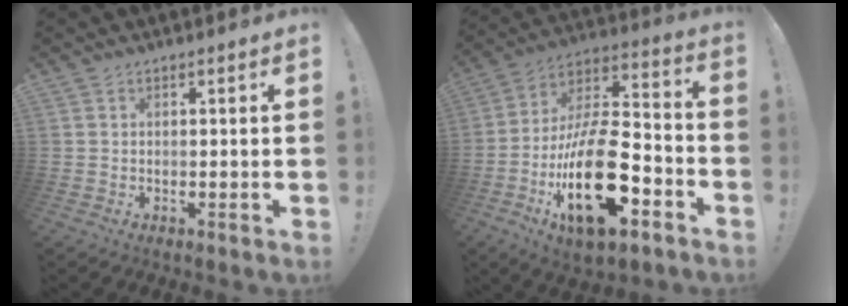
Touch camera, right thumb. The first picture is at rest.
{"total": 26.5, "force": [-9.3, 11.9, 21.8], "torque": [-0.404, 0.051, -0.147]}